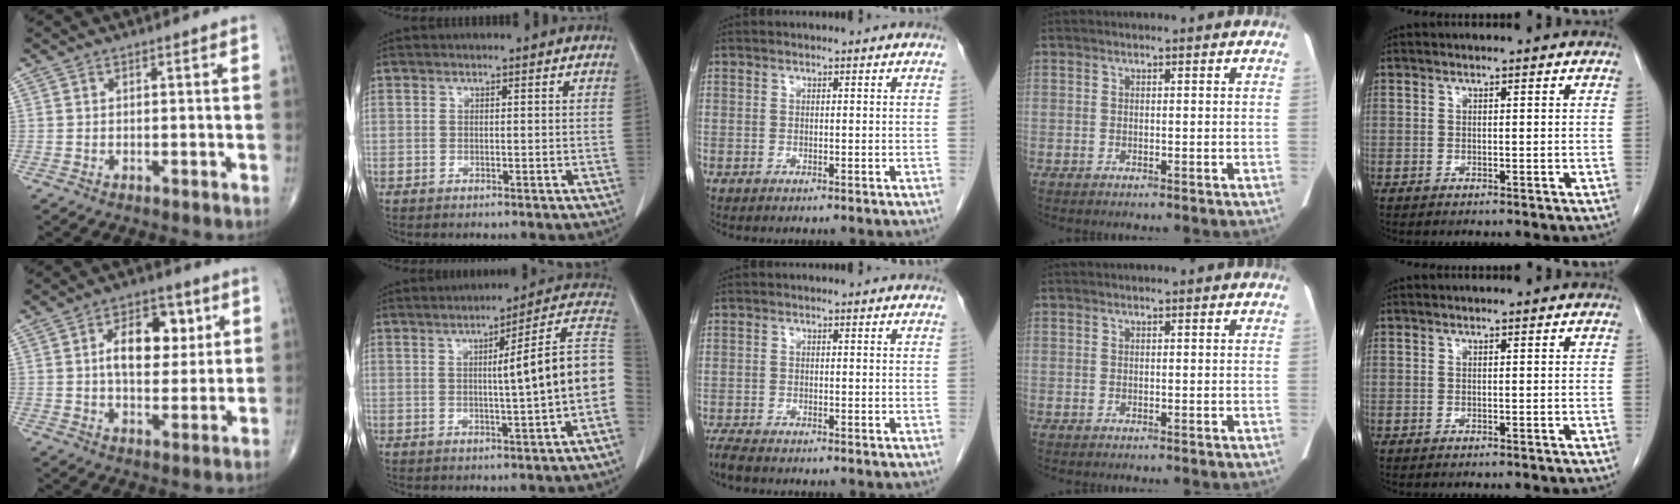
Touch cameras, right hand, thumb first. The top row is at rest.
{"thumb": {"total": 12.0, "force": [2.9, 7.1, 9.2], "torque": [-0.103, -0.002, 0.043]}, "index": {"total": 12.8, "force": [-0.6, -0.4, 12.7], "torque": [-0.158, 0.024, -0.015]}, "middle": {"total": 2.3, "force": [-2.1, 0.2, 1.0], "torque": [-0.031, -0.012, -0.039]}}